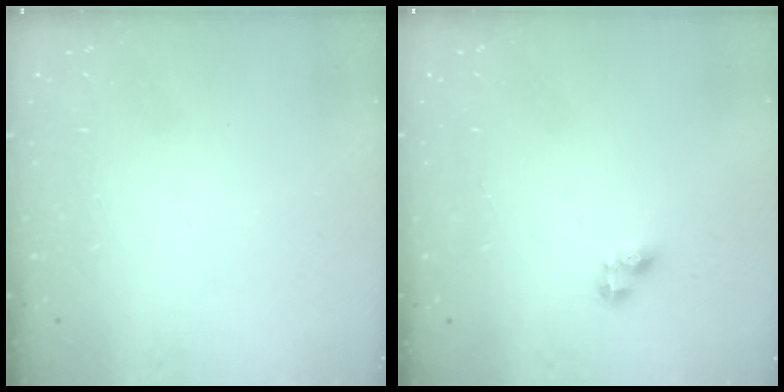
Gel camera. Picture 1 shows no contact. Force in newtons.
{"total": 3.3, "press": 3.3, "slide": 0.4}